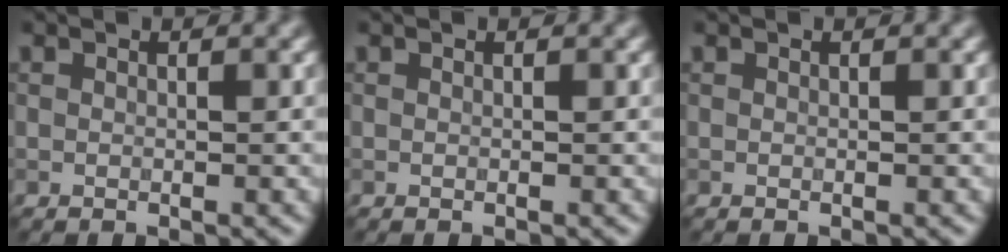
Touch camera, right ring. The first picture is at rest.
{"total": 0.0}
{"total": 0.0}